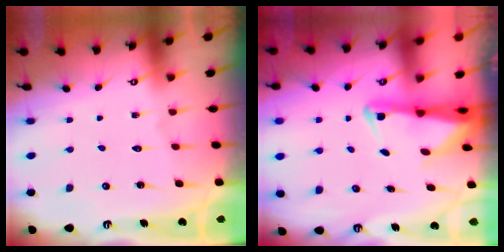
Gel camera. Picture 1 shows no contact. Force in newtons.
{"total": 3.2, "press": 3.2, "slide": 0.6}